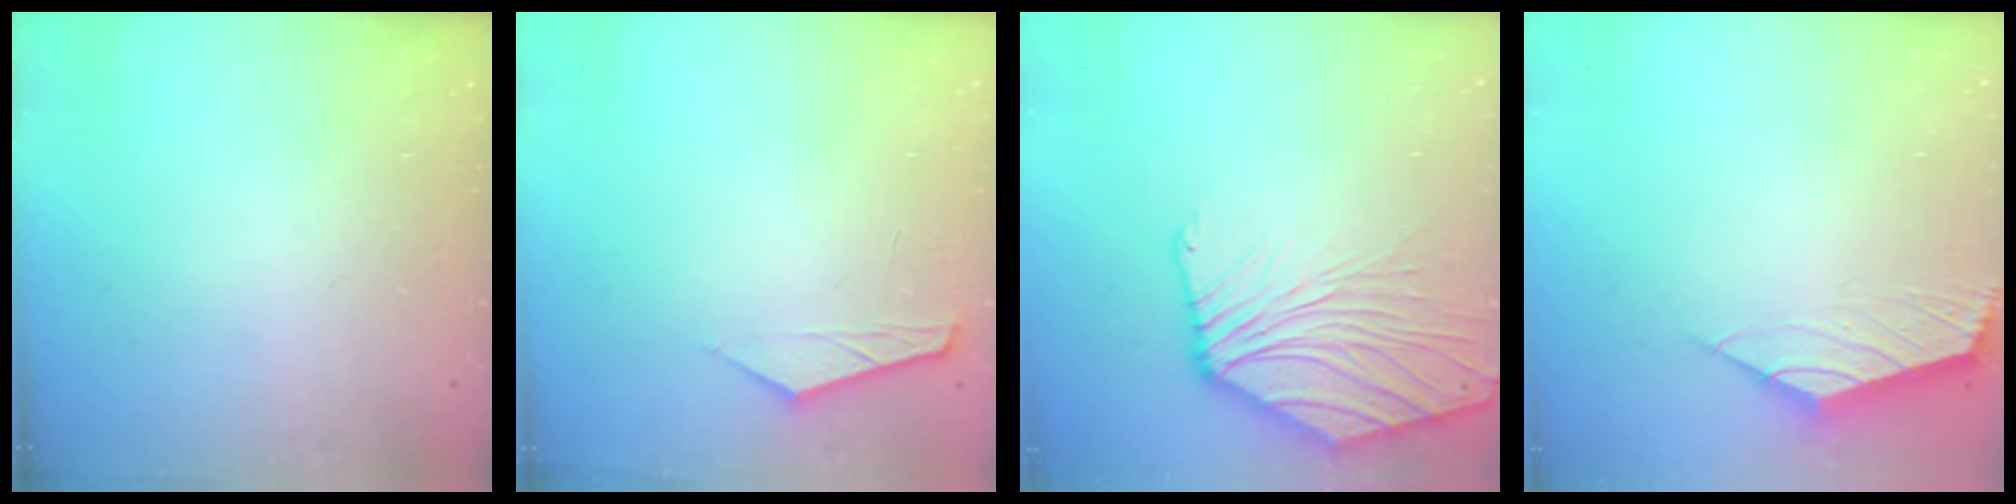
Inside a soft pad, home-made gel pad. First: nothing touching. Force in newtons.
{"total": 3.4, "press": 3.4, "slide": 0.4}
{"total": 8.5, "press": 8.4, "slide": 1.5}
{"total": 2.4, "press": 2.3, "slide": 0.6}